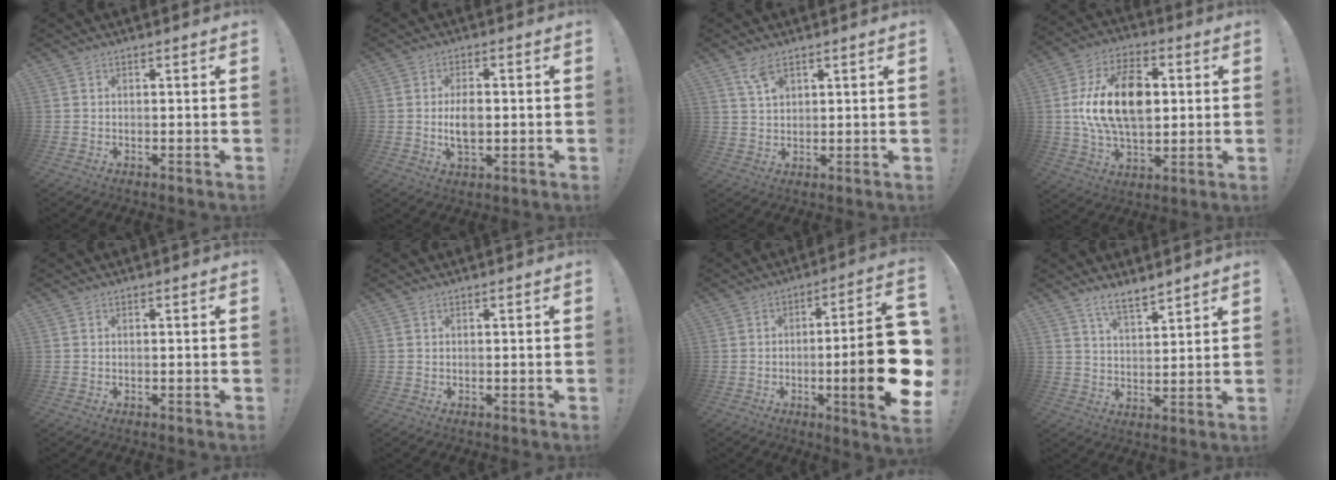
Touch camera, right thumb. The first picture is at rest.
{"total": 6.5, "force": [-0.5, 3.4, 5.5], "torque": [-0.089, -0.003, -0.013]}
{"total": 5.1, "force": [3.3, 2.4, 3.1], "torque": [-0.051, -0.017, 0.059]}
{"total": 20.2, "force": [2.0, 13.0, 15.4], "torque": [-0.262, 0.008, 0.039]}
{"total": 0.0}
{"total": 0.0}
{"total": 21.9, "force": [-3.5, 3.5, 21.4], "torque": [-0.313, 0.000, -0.049]}
{"total": 6.9, "force": [5.8, 1.8, 3.2], "torque": [-0.061, -0.033, 0.108]}